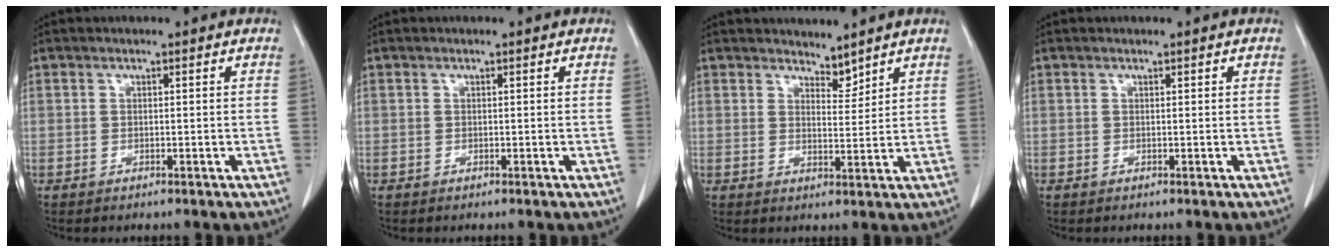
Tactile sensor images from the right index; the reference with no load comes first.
{"total": 0.0}
{"total": 3.2, "force": [3.1, 0.8, 0.2], "torque": [0.001, -0.002, 0.051]}
{"total": 0.0}